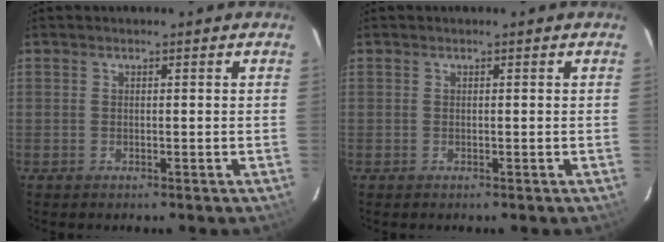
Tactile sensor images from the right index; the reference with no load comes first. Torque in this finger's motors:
{"motor_torque": [0.00, 0.00, 0.04, 0.00]}